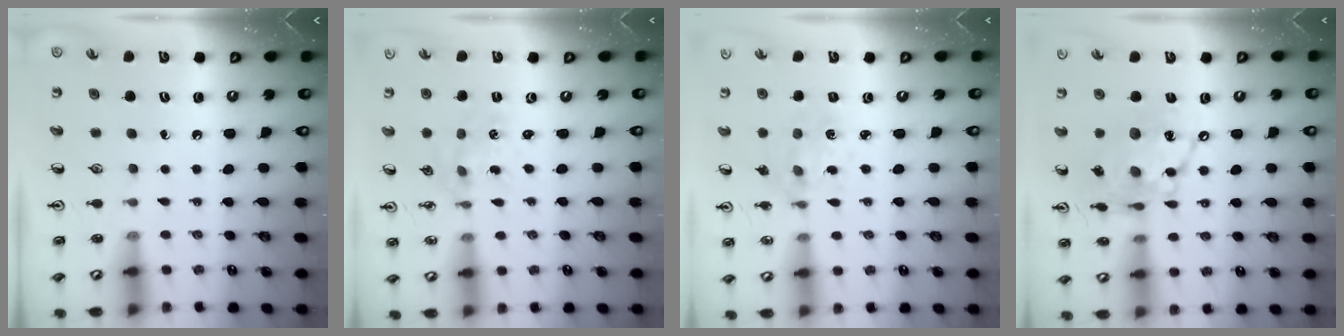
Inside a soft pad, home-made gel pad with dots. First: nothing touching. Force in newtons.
{"total": 0.9, "press": 0.8, "slide": 0.1}
{"total": 1.8, "press": 1.8, "slide": 0.3}
{"total": 14.8, "press": 14.7, "slide": 1.4}